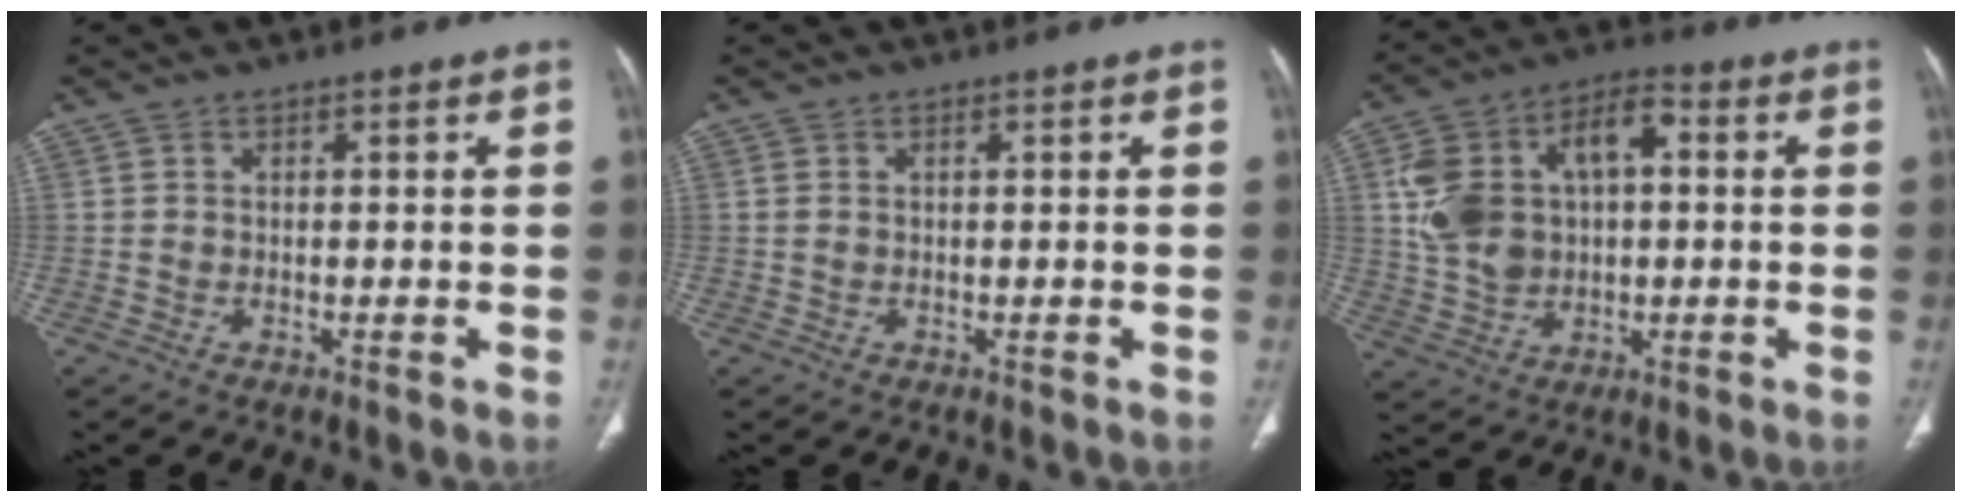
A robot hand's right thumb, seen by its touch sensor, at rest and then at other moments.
{"total": 0.7, "force": [0.2, 0.3, 0.5], "torque": [-0.018, 0.008, 0.007]}
{"total": 15.5, "force": [2.1, 10.2, 11.4], "torque": [-0.193, 0.030, 0.035]}